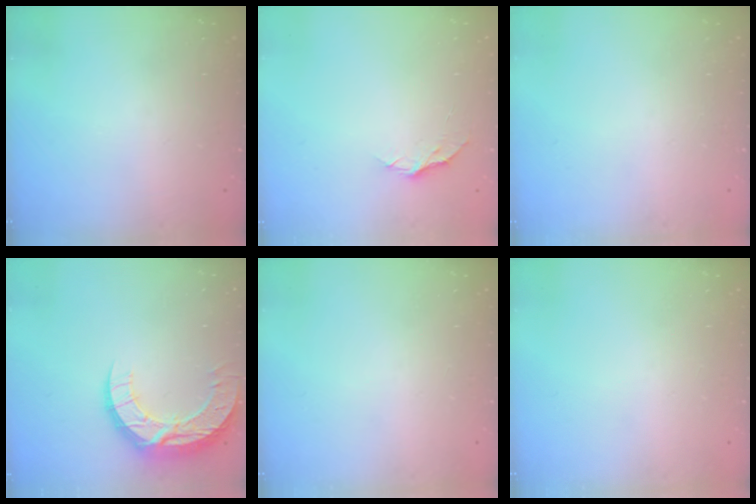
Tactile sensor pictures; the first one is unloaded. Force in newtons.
{"total": 5.1, "press": 5.1, "slide": 0.2}
{"total": 0.0}
{"total": 12.9, "press": 12.9, "slide": 1.1}
{"total": 0.0}
{"total": 0.0}